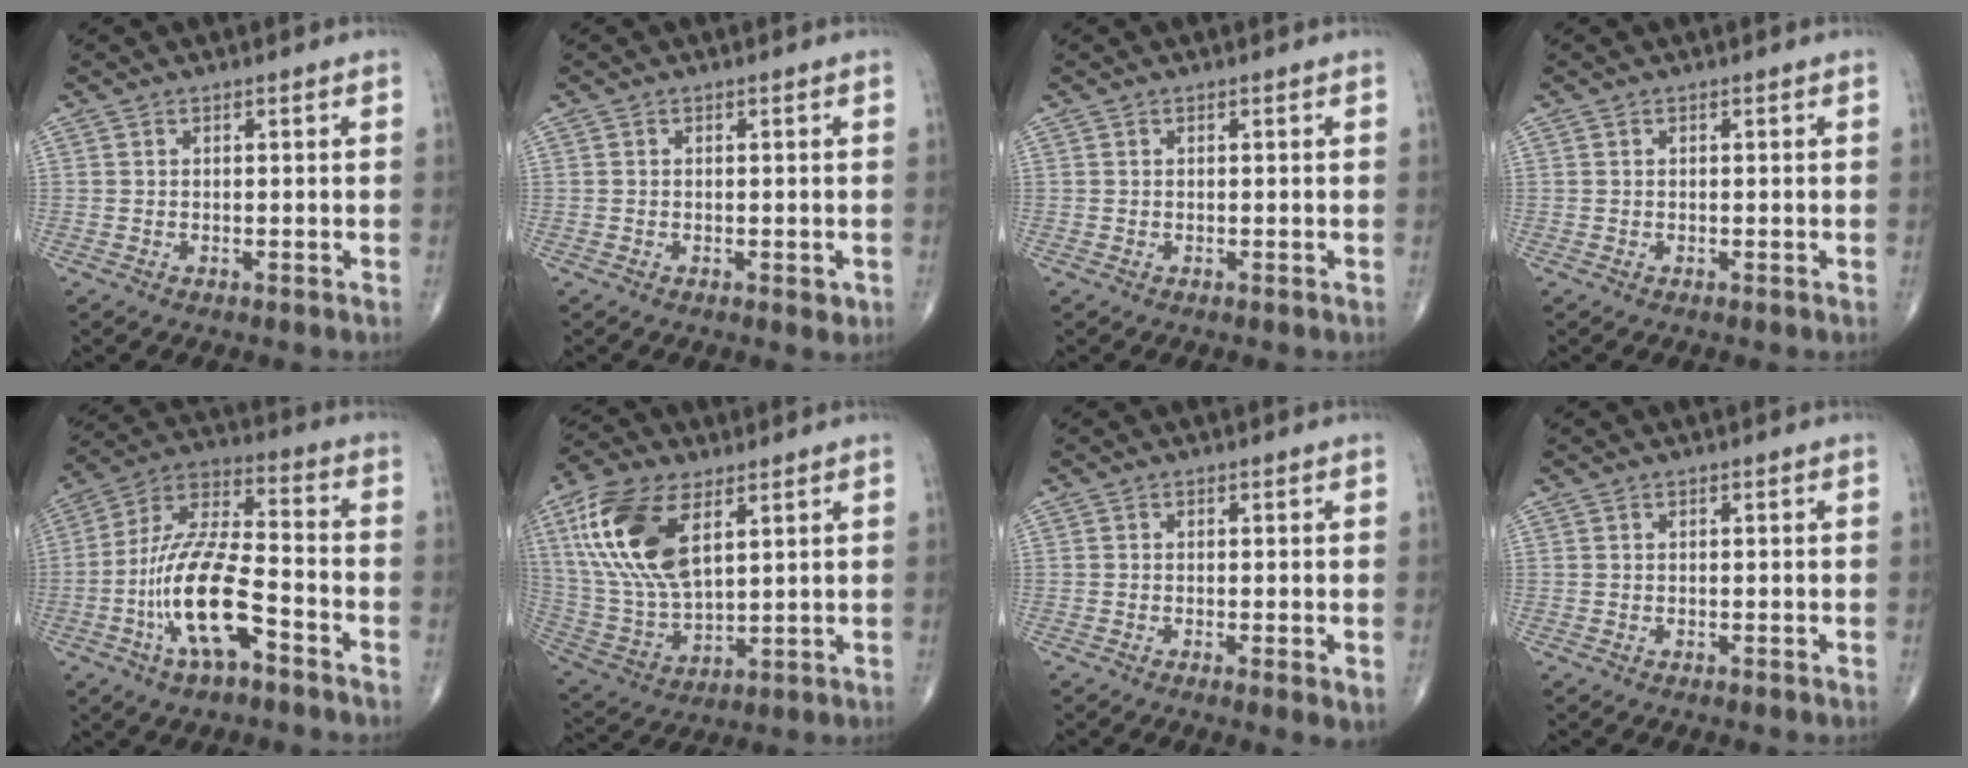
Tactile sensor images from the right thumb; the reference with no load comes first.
{"total": 1.5, "force": [-0.4, 0.8, 1.2], "torque": [-0.011, -0.001, -0.006]}
{"total": 0.0}
{"total": 0.0}
{"total": 16.8, "force": [-6.5, 6.0, 14.3], "torque": [-0.283, 0.046, -0.118]}
{"total": 18.4, "force": [7.3, 9.2, 14.1], "torque": [-0.288, -0.018, 0.145]}
{"total": 2.4, "force": [-0.5, 0.5, 2.3], "torque": [-0.044, -0.010, -0.011]}
{"total": 0.0}